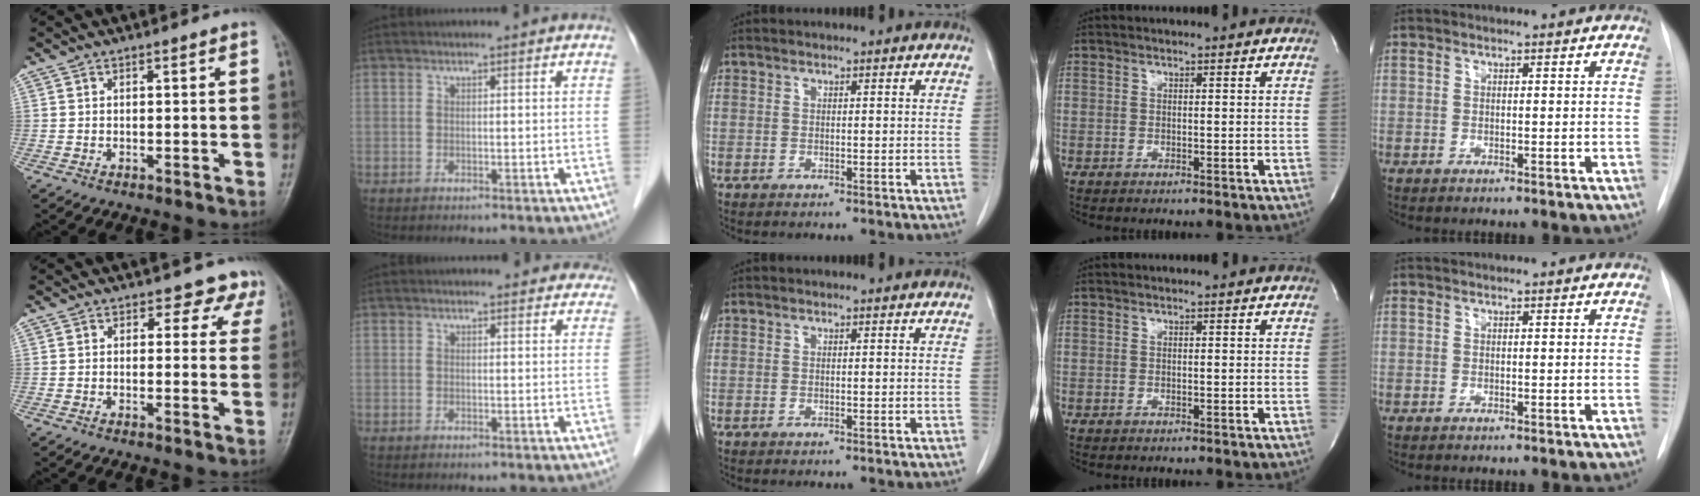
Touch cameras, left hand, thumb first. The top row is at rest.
{"thumb": {"total": 5.0, "force": [3.9, 3.2, 0.5], "torque": [0.035, -0.017, 0.021]}, "index": {"total": 4.3, "force": [3.9, 1.7, 0.5], "torque": [0.011, 0.000, 0.025]}}